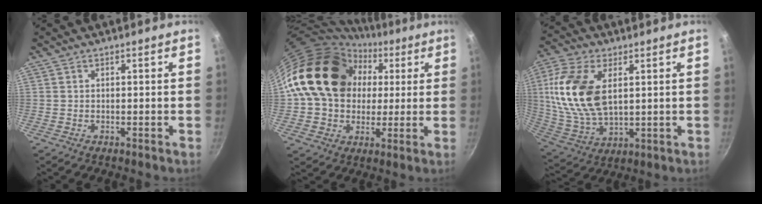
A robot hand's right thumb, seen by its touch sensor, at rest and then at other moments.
{"total": 20.6, "force": [4.0, 16.5, 11.7], "torque": [-0.170, 0.034, 0.069]}
{"total": 17.5, "force": [3.9, 10.0, 13.9], "torque": [-0.271, -0.013, 0.083]}